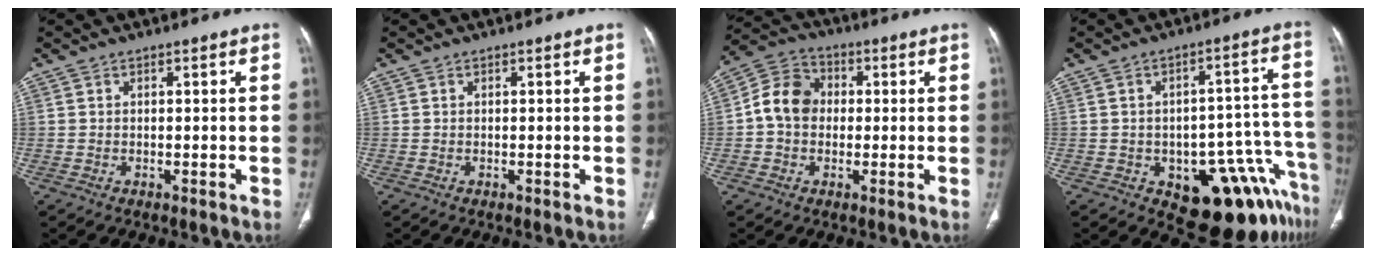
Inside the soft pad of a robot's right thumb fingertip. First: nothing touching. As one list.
[{"total": 0.0}, {"total": 8.9, "force": [0.1, 7.3, 5.0], "torque": [-0.079, 0.027, -0.012]}, {"total": 17.1, "force": [-9.5, 7.3, 12.3], "torque": [-0.066, 0.087, -0.116]}]